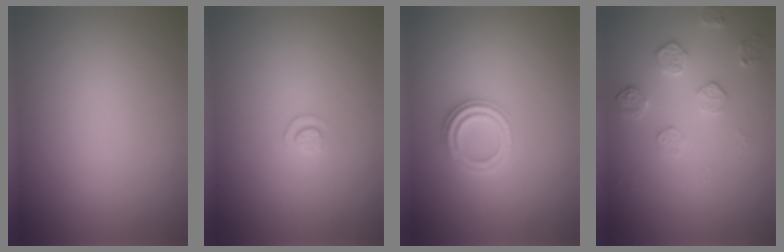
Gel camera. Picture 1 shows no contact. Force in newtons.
{"total": 0.8, "press": 0.5, "slide": 0.7}
{"total": 2.3, "press": 2.3, "slide": 0.4}
{"total": 1.9, "press": 1.3, "slide": 1.3}